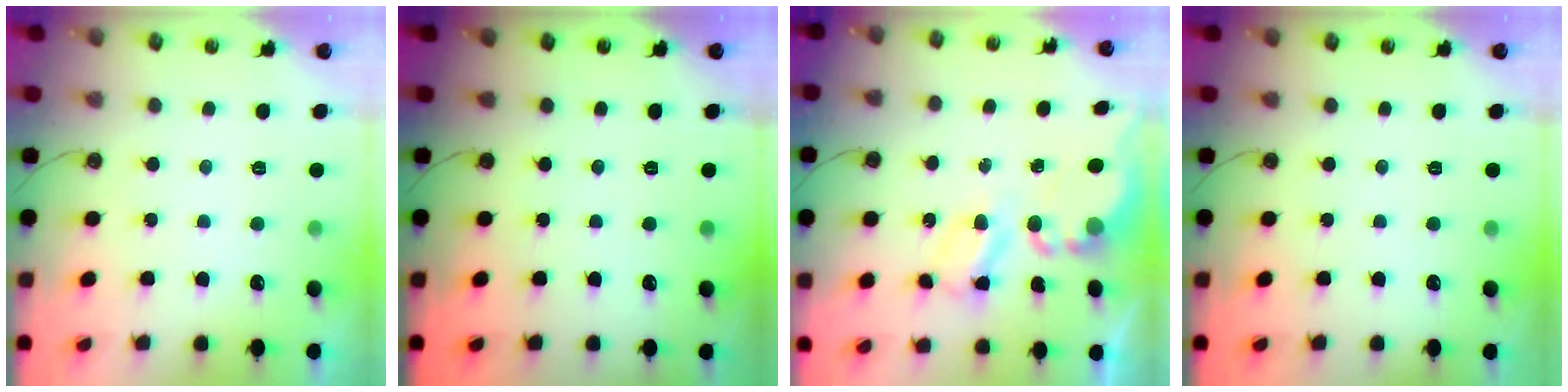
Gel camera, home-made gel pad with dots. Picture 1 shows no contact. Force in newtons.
{"total": 0.0}
{"total": 5.5, "press": 5.5, "slide": 0.3}
{"total": 0.0}